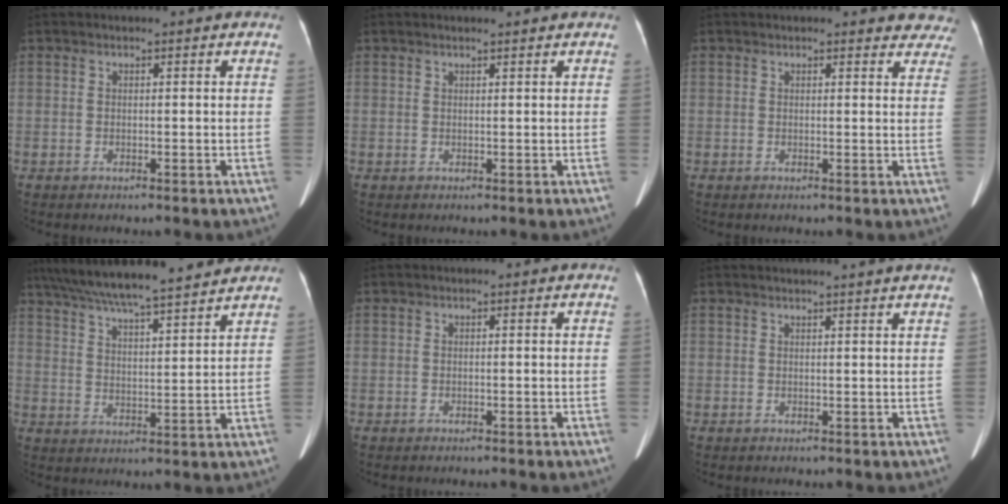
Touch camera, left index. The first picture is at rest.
{"total": 2.0, "force": [1.9, 0.1, 0.7], "torque": [-0.012, 0.009, 0.022]}
{"total": 9.5, "force": [8.8, 2.9, 2.0], "torque": [0.015, 0.000, 0.076]}
{"total": 19.1, "force": [16.7, 1.4, 9.1], "torque": [-0.165, 0.035, 0.259]}
{"total": 0.0}
{"total": 4.4, "force": [4.0, -1.0, 1.7], "torque": [-0.020, 0.009, 0.038]}